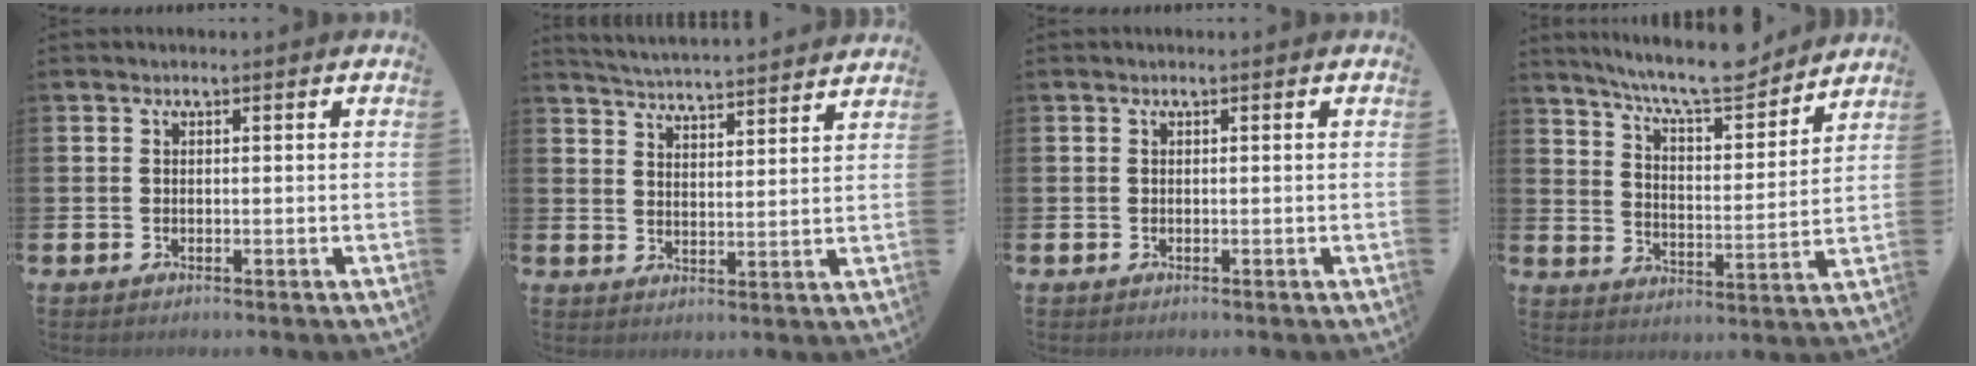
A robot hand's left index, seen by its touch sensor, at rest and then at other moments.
{"total": 5.0, "force": [5.0, -0.3, 0.2], "torque": [-0.026, -0.039, 0.088]}
{"total": 0.0}
{"total": 9.3, "force": [8.6, 1.3, 3.3], "torque": [-0.081, -0.058, 0.149]}